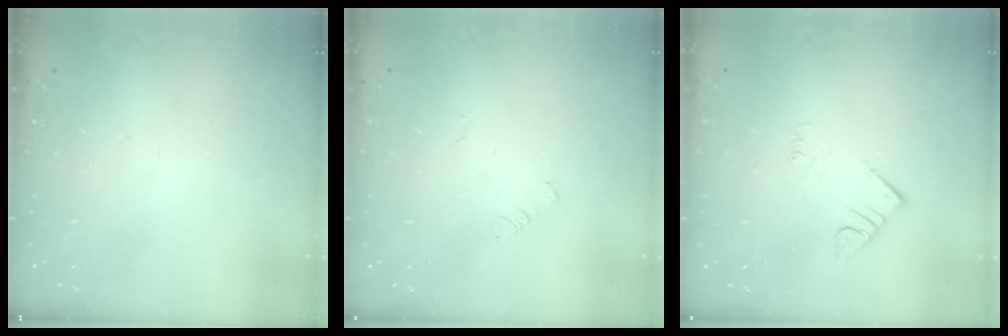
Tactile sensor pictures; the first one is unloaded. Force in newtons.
{"total": 1.0, "press": 0.9, "slide": 0.2}
{"total": 2.8, "press": 2.8, "slide": 0.2}